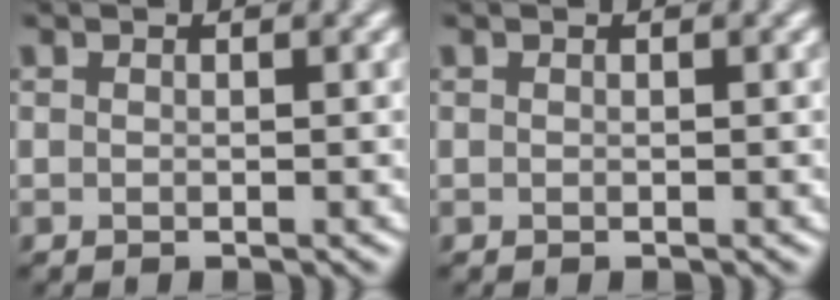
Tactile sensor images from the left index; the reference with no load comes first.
{"total": 0.0}